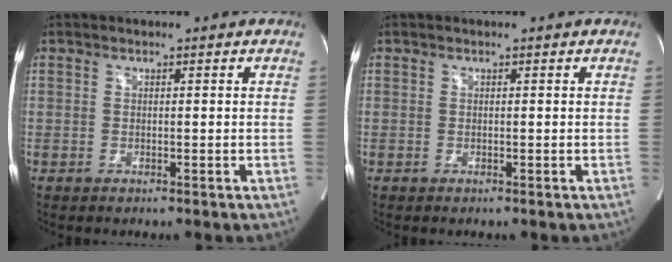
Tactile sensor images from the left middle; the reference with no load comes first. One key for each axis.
{"total": 0.0}